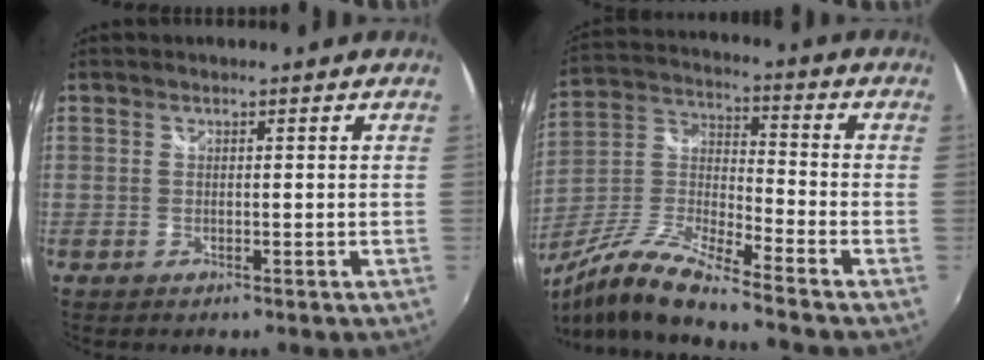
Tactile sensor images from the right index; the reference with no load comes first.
{"total": 13.7, "force": [-10.6, 0.8, 8.6], "torque": [-0.184, -0.015, -0.215]}